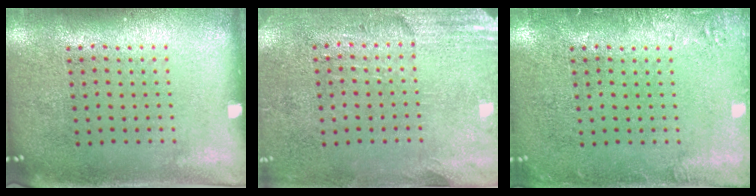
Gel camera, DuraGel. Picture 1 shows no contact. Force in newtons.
{"total": 2.8, "press": 2.5, "slide": 1.4}
{"total": 1.5, "press": 1.5, "slide": 0.2}